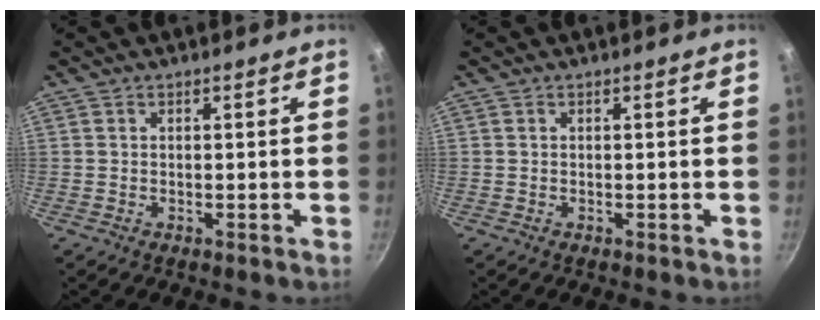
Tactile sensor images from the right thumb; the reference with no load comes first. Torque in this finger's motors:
{"motor_torque": [-0.08, 0.03, 0.08, 0.08, 0.00]}